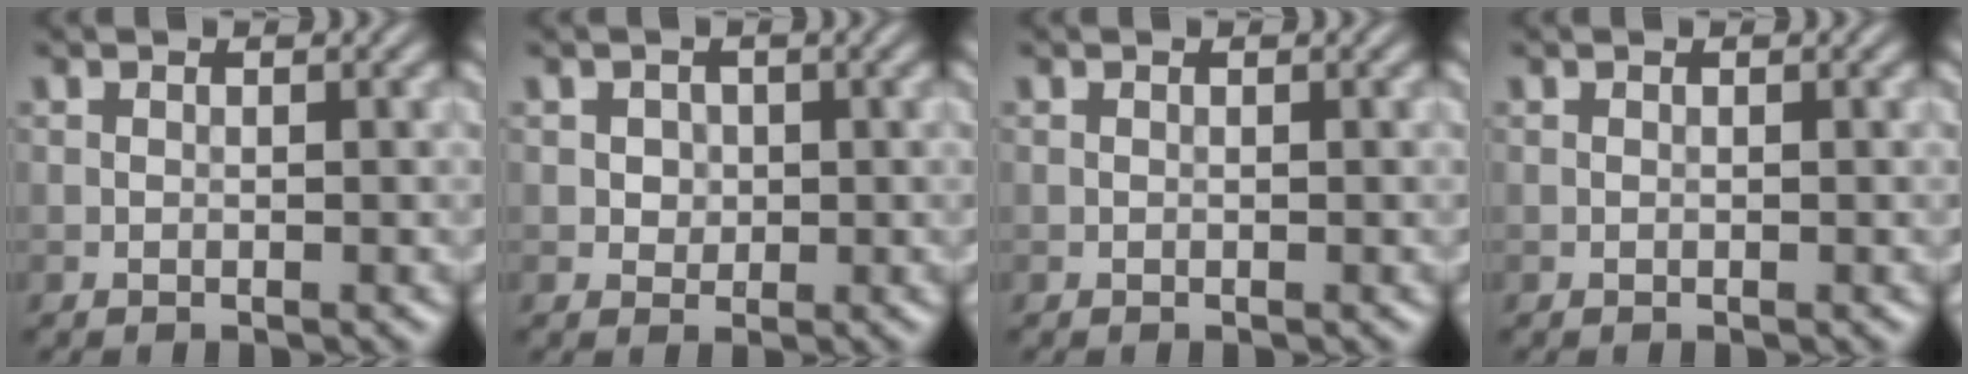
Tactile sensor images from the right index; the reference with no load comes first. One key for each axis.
{"total": 1.3, "fx": 0.3, "fy": 1.2, "fz": 0.5, "tx": -0.004, "ty": 0.000, "tz": 0.009}
{"total": 0.0}
{"total": 0.0}